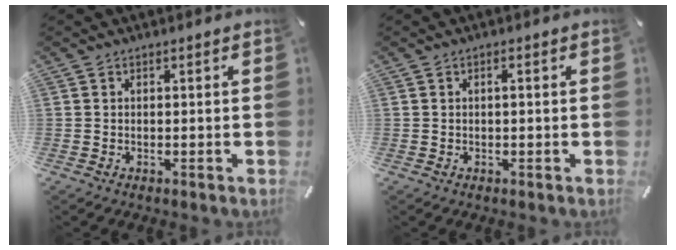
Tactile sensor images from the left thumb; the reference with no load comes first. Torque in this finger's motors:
{"motor_torque": [-0.14, 0.04, -0.09, -0.13, 0.05]}